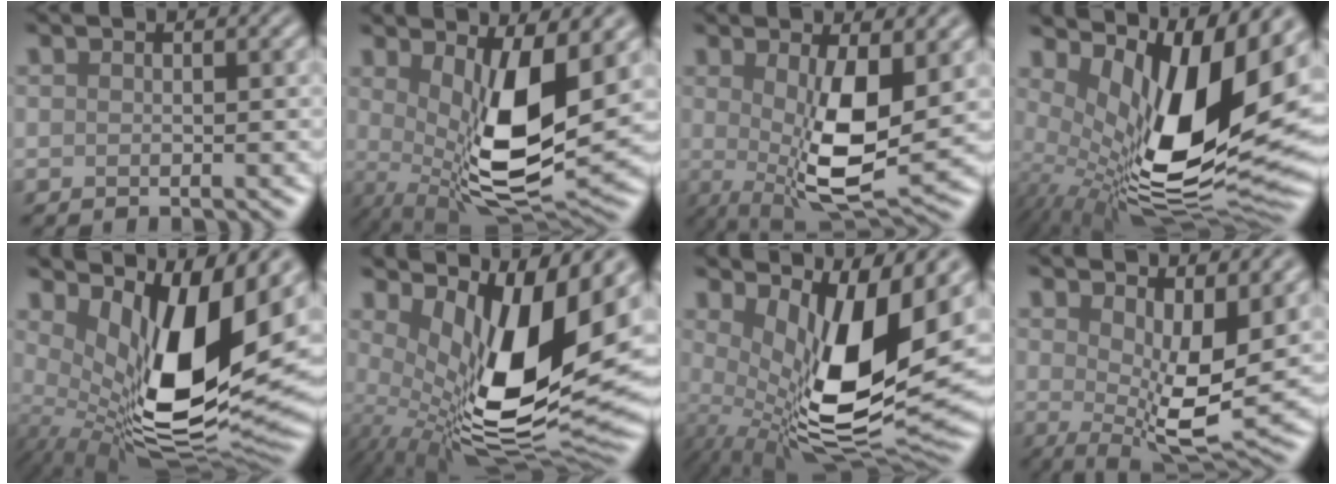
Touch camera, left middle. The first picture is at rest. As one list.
[{"total": 9.6, "force": [1.2, 3.3, 9.0], "torque": [-0.165, -0.029, 0.028]}, {"total": 8.2, "force": [0.2, 2.6, 7.8], "torque": [-0.140, -0.015, 0.009]}, {"total": 15.2, "force": [2.0, 6.5, 13.6], "torque": [-0.235, -0.025, 0.042]}, {"total": 13.1, "force": [2.1, 5.2, 11.8], "torque": [-0.202, -0.029, 0.047]}, {"total": 13.8, "force": [1.7, 5.4, 12.6], "torque": [-0.218, -0.026, 0.039]}, {"total": 12.4, "force": [1.8, 4.2, 11.5], "torque": [-0.196, -0.027, 0.038]}, {"total": 7.7, "force": [1.1, 2.7, 7.1], "torque": [-0.120, -0.017, 0.022]}]